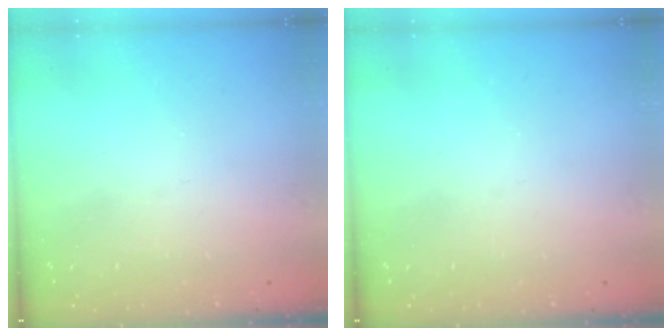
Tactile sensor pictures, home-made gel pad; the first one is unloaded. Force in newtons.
{"total": 0.0}